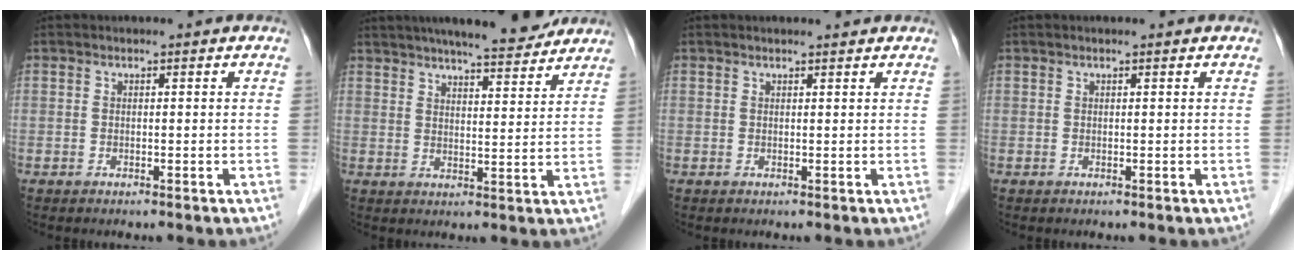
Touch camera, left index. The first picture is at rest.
{"total": 13.0, "force": [11.3, 1.6, 6.2], "torque": [-0.091, 0.008, 0.154]}
{"total": 2.0, "force": [2.0, 0.1, 0.6], "torque": [-0.010, 0.008, 0.026]}
{"total": 0.9, "force": [0.8, 0.0, 0.4], "torque": [-0.009, 0.012, 0.014]}